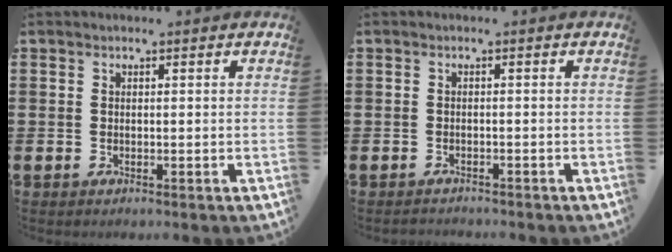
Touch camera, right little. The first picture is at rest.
{"total": 0.7, "force": [-0.7, 0.0, -0.1], "torque": [-0.001, 0.000, -0.016]}